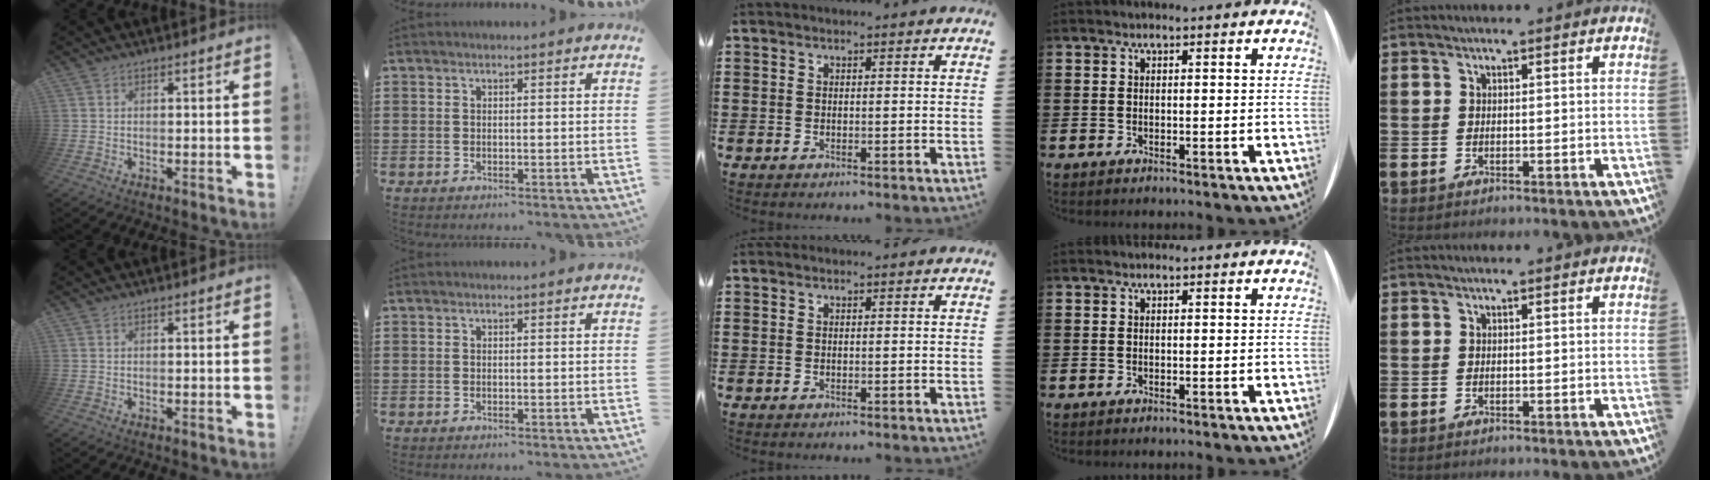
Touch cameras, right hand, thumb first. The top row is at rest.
{}